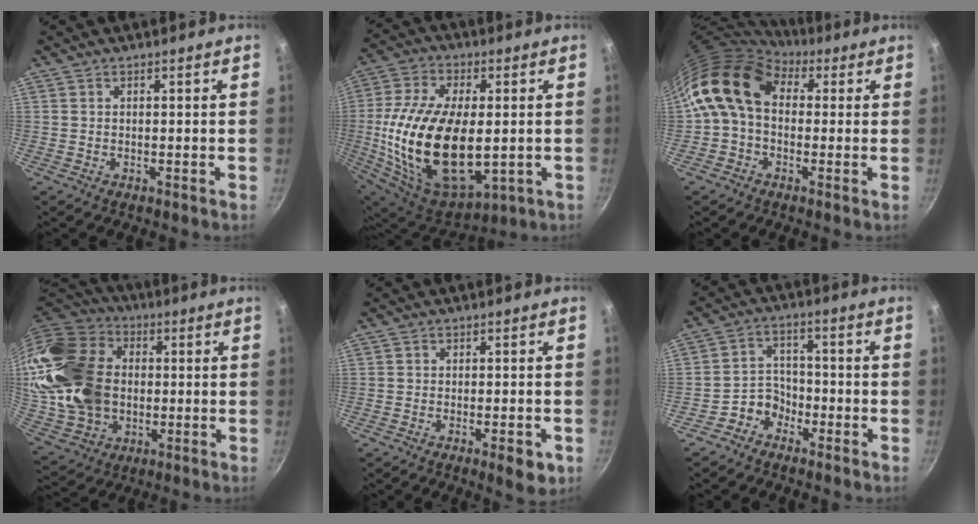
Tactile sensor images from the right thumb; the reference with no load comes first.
{"total": 26.3, "force": [-1.3, 13.9, 22.2], "torque": [-0.429, -0.001, -0.009]}
{"total": 12.6, "force": [2.4, 9.3, 8.2], "torque": [-0.132, 0.018, 0.019]}
{"total": 26.0, "force": [2.1, 19.3, 17.2], "torque": [-0.327, 0.028, 0.052]}
{"total": 5.0, "force": [-2.1, 1.7, 4.2], "torque": [-0.049, 0.010, -0.025]}
{"total": 5.2, "force": [-3.4, 3.8, 1.0], "torque": [0.013, 0.044, -0.066]}